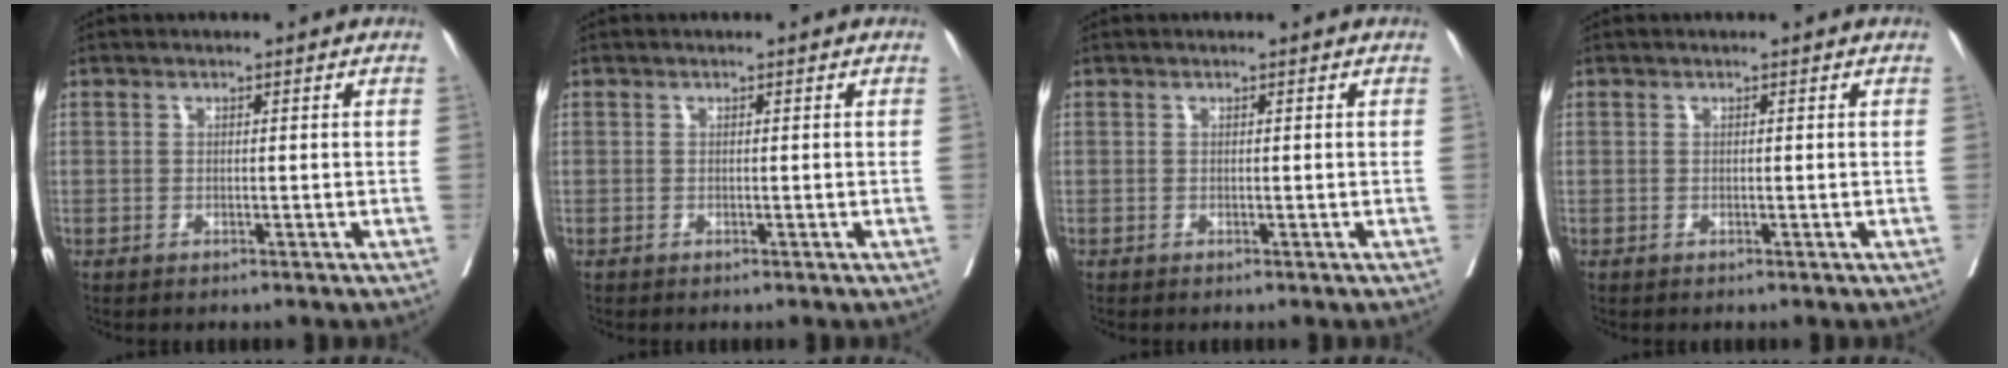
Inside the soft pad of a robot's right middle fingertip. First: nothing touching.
{"total": 0.0}
{"total": 0.0}
{"total": 0.0}